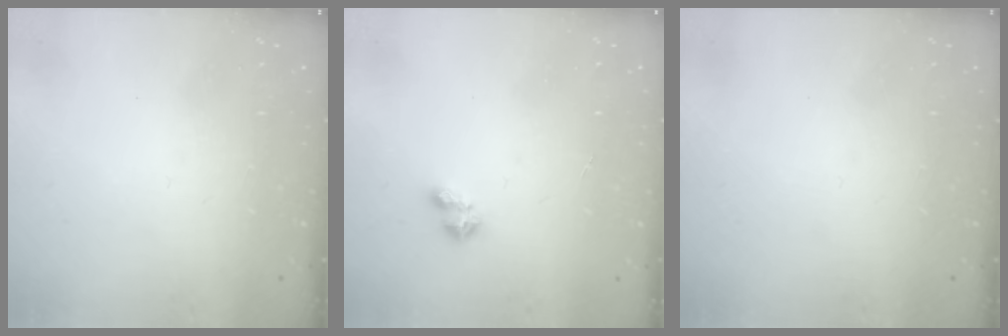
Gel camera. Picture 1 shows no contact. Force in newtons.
{"total": 1.9, "press": 1.9, "slide": 0.4}
{"total": 0.0}